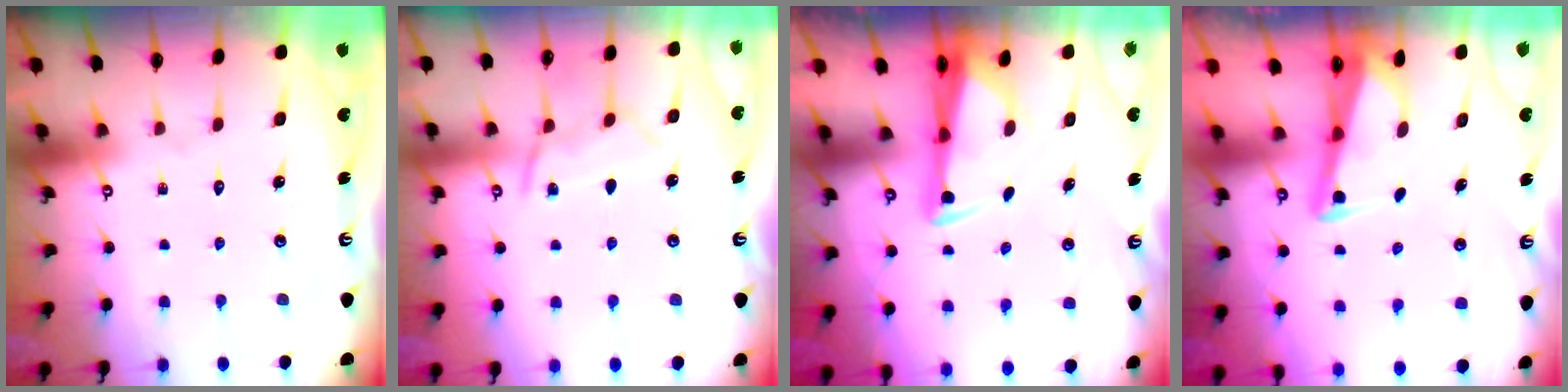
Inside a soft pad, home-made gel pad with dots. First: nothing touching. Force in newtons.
{"total": 9.0, "press": 8.9, "slide": 0.9}
{"total": 3.0, "press": 2.9, "slide": 0.9}
{"total": 2.5, "press": 2.5, "slide": 0.2}